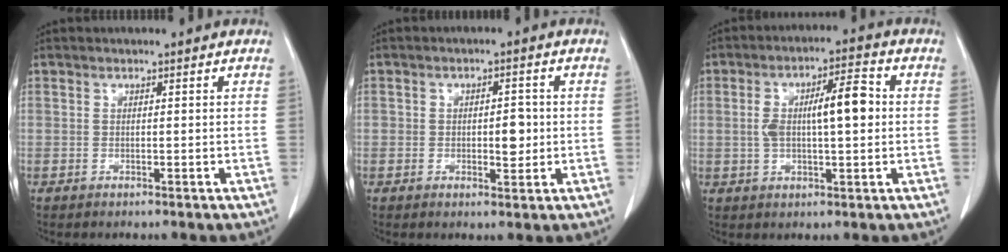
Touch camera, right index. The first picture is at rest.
{"total": 3.7, "force": [-0.3, 1.9, 3.1], "torque": [-0.041, 0.005, 0.000]}
{"total": 8.8, "force": [0.6, 2.3, 8.4], "torque": [-0.153, 0.023, 0.011]}